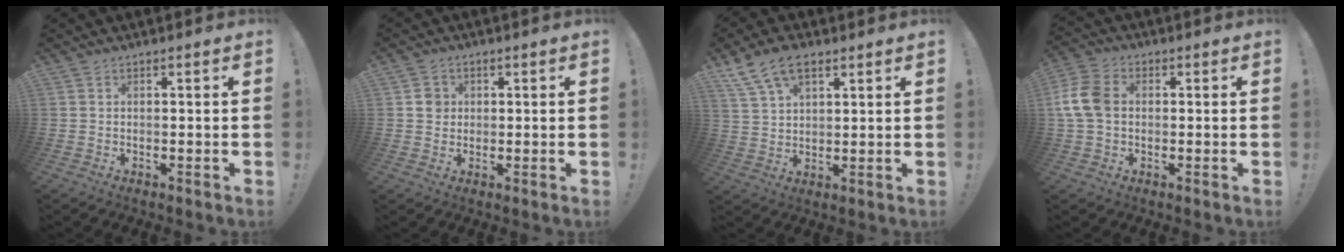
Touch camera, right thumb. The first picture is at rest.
{"total": 3.7, "force": [0.6, 3.5, 0.9], "torque": [-0.002, 0.001, 0.010]}
{"total": 10.1, "force": [5.9, 5.5, 6.1], "torque": [-0.109, -0.015, 0.115]}
{"total": 10.7, "force": [0.6, 7.6, 7.5], "torque": [-0.156, 0.010, 0.017]}